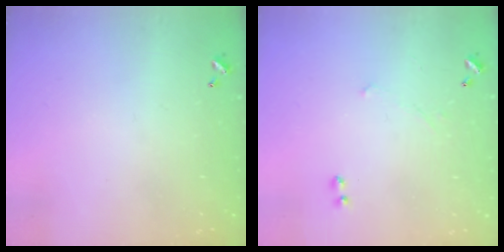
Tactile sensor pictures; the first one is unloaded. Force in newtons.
{"total": 1.7, "press": 1.7, "slide": 0.4}